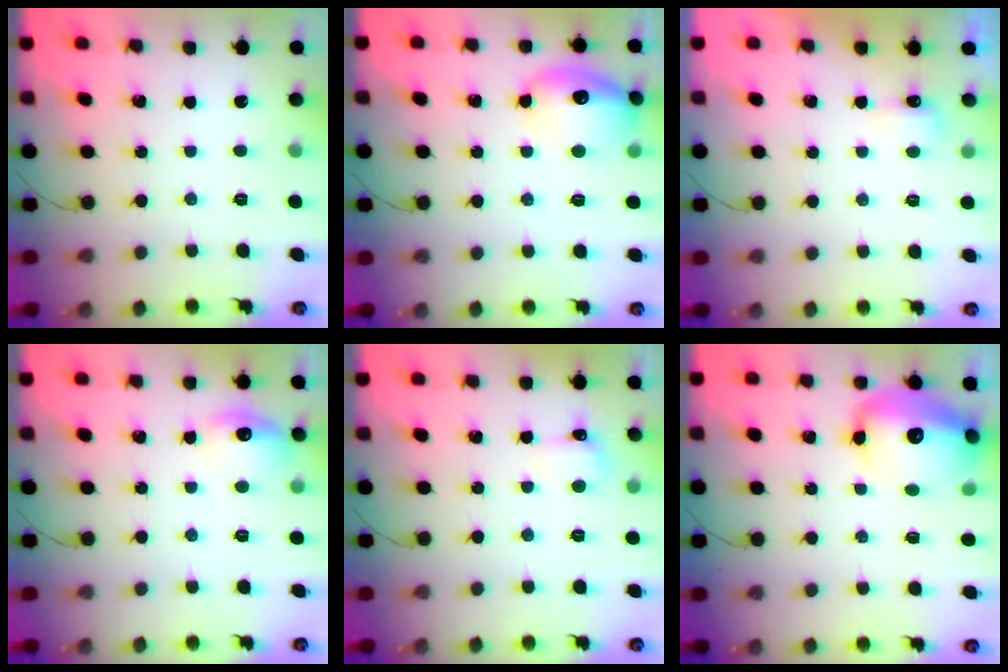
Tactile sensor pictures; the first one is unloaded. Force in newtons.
{"total": 15.5, "press": 15.4, "slide": 1.4}
{"total": 4.0, "press": 3.8, "slide": 1.0}
{"total": 9.4, "press": 9.4, "slide": 0.5}
{"total": 4.9, "press": 4.6, "slide": 1.5}
{"total": 15.7, "press": 15.4, "slide": 3.4}